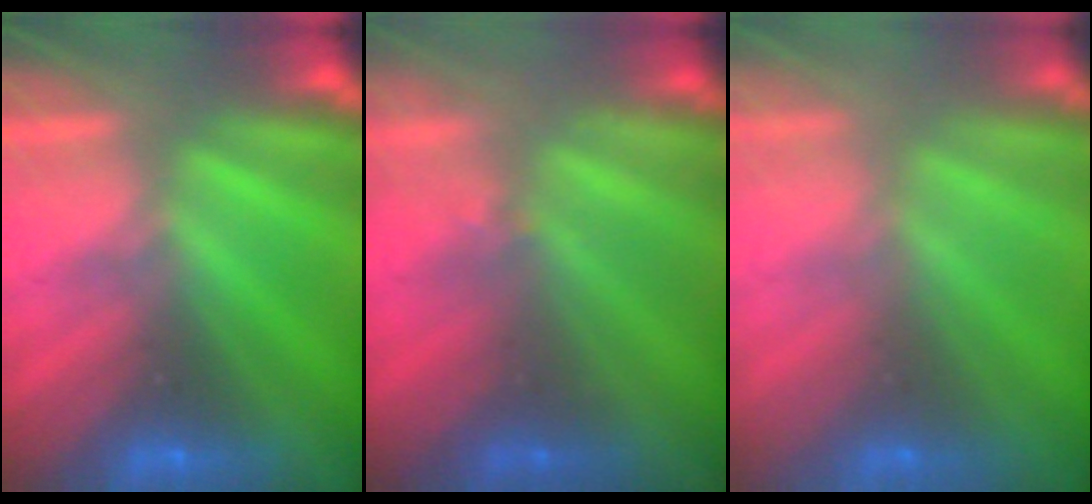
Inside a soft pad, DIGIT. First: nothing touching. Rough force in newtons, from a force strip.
{"total": 2.3}
{"total": 8.4}